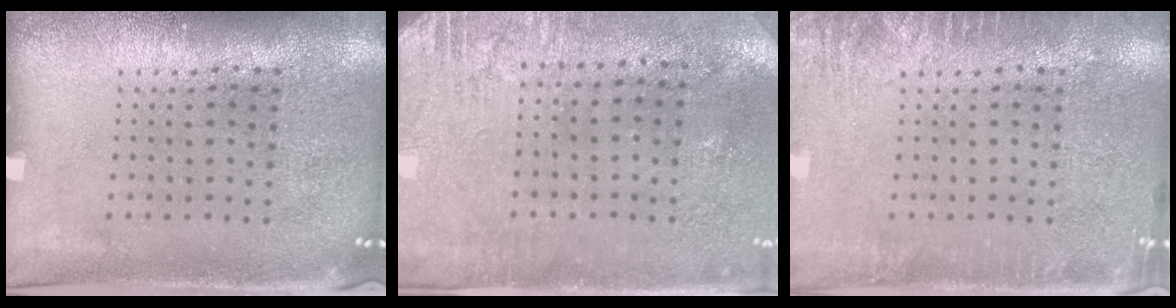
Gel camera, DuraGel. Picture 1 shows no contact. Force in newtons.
{"total": 2.8, "press": 2.4, "slide": 1.5}
{"total": 2.3, "press": 2.2, "slide": 0.2}